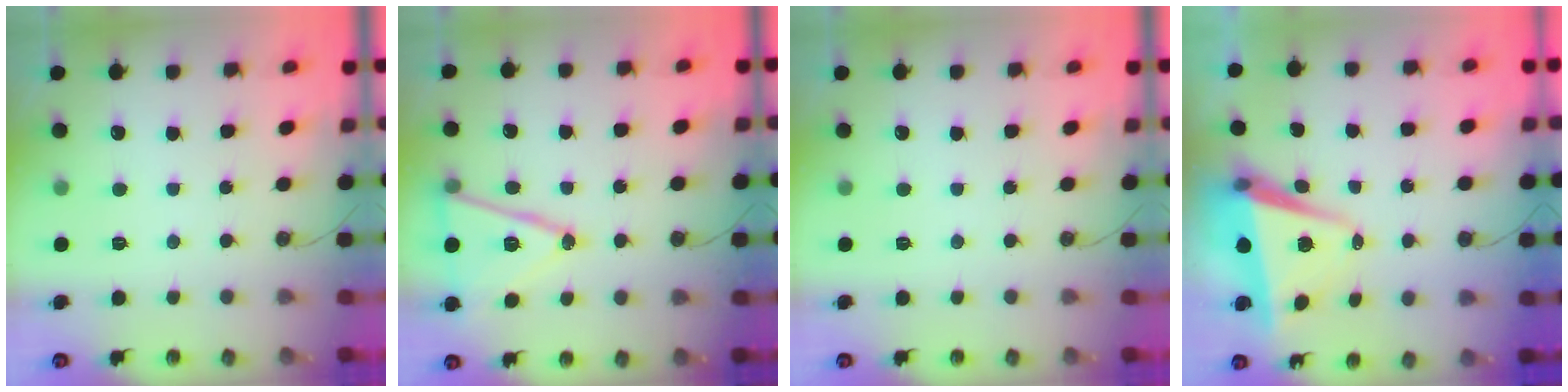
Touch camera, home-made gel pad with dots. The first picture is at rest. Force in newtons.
{"total": 15.5, "press": 15.1, "slide": 3.7}
{"total": 0.0}
{"total": 6.8, "press": 5.9, "slide": 3.5}